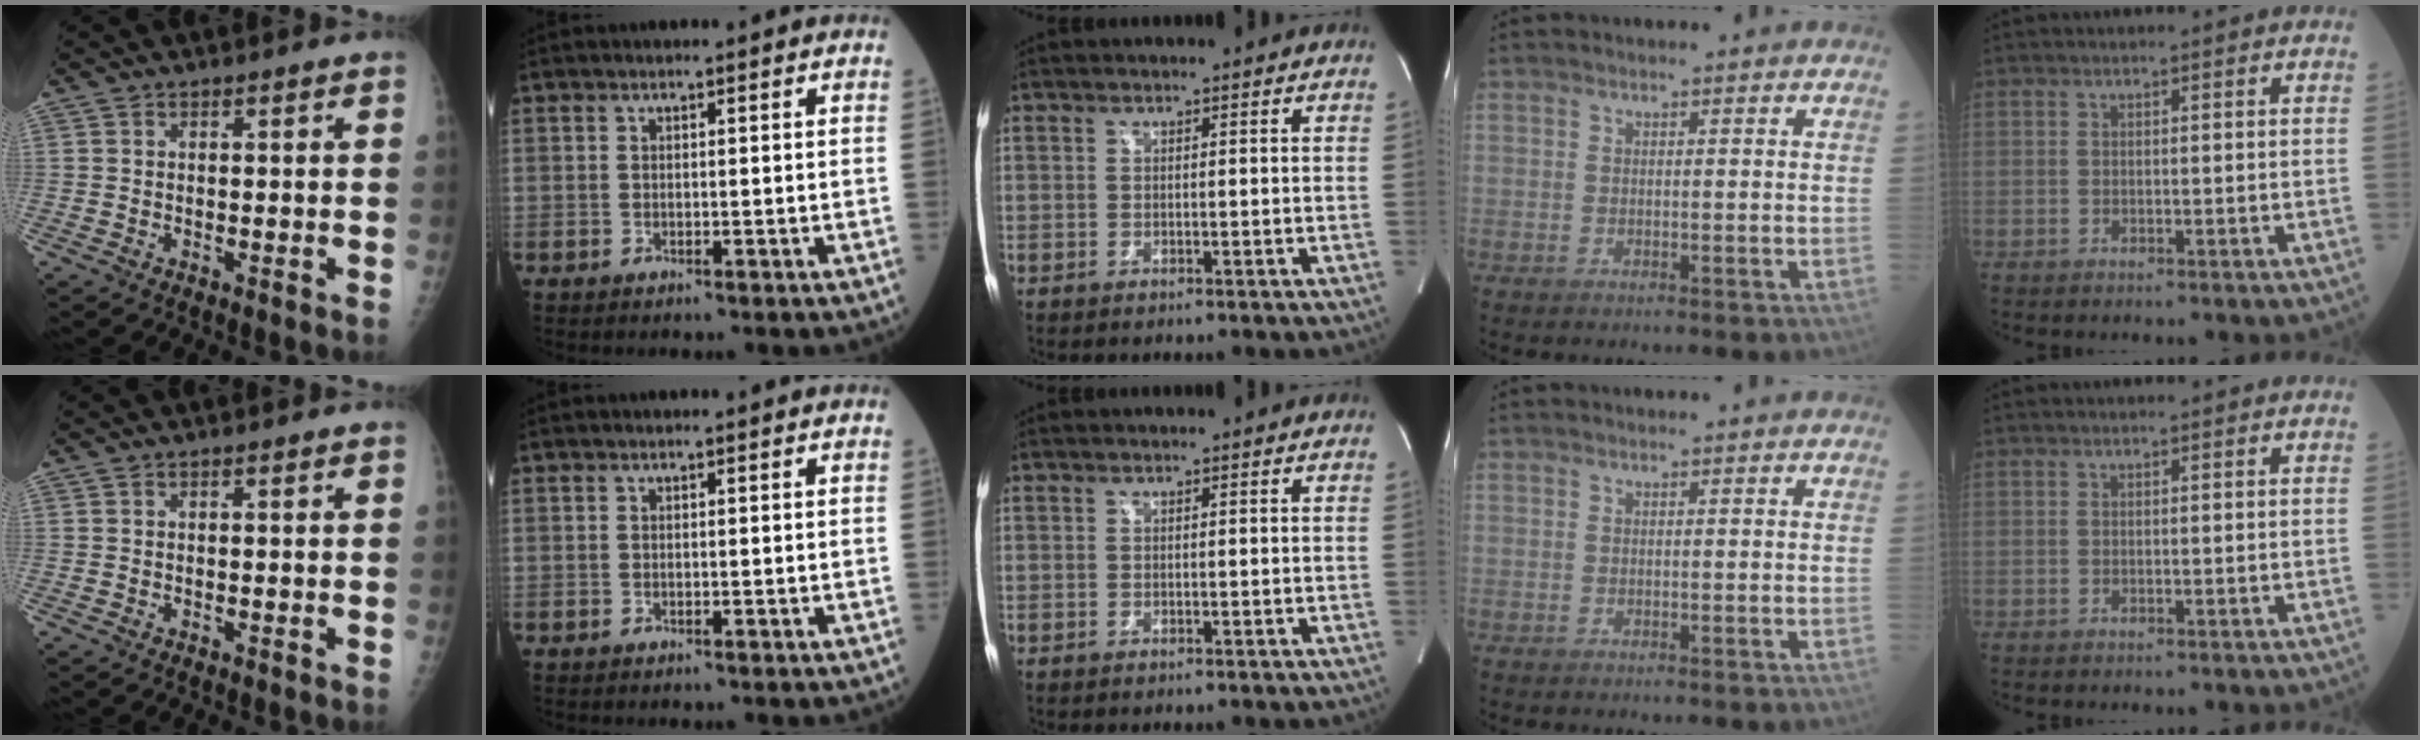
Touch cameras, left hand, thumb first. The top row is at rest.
{}